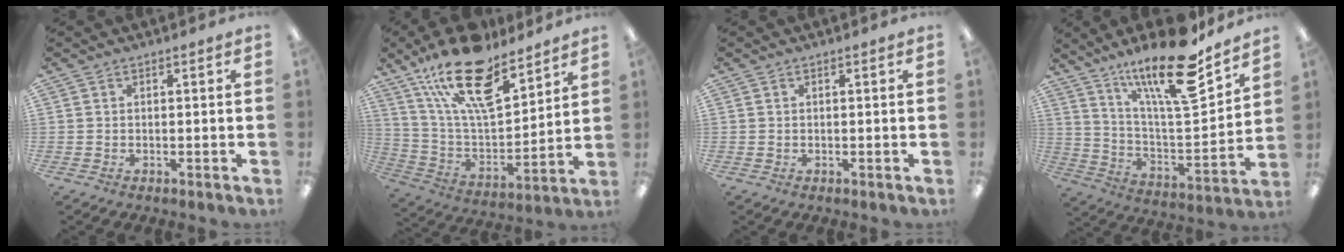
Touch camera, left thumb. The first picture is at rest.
{"total": 22.9, "force": [15.8, 9.1, 13.9], "torque": [-0.242, -0.087, 0.277]}
{"total": 0.0}
{"total": 22.2, "force": [15.8, 5.5, 14.6], "torque": [-0.246, -0.103, 0.259]}